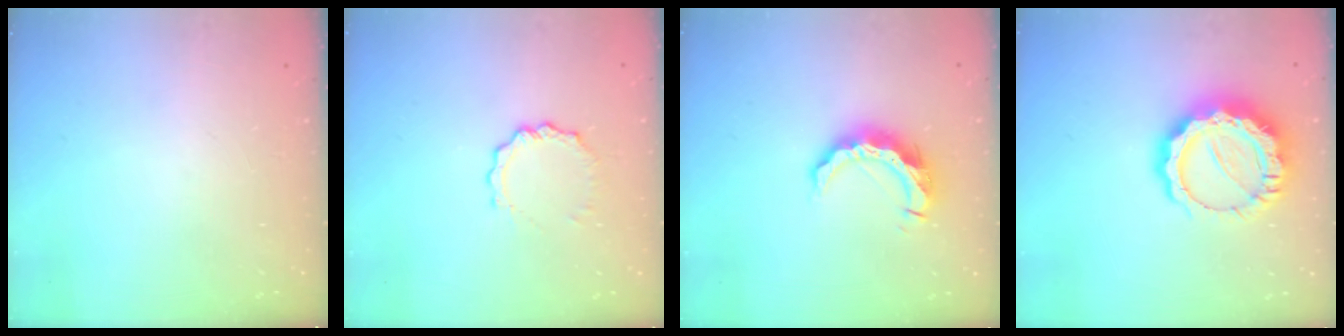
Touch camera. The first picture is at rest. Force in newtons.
{"total": 4.5, "press": 4.4, "slide": 0.5}
{"total": 10.0, "press": 10.0, "slide": 0.6}
{"total": 15.7, "press": 15.6, "slide": 1.5}